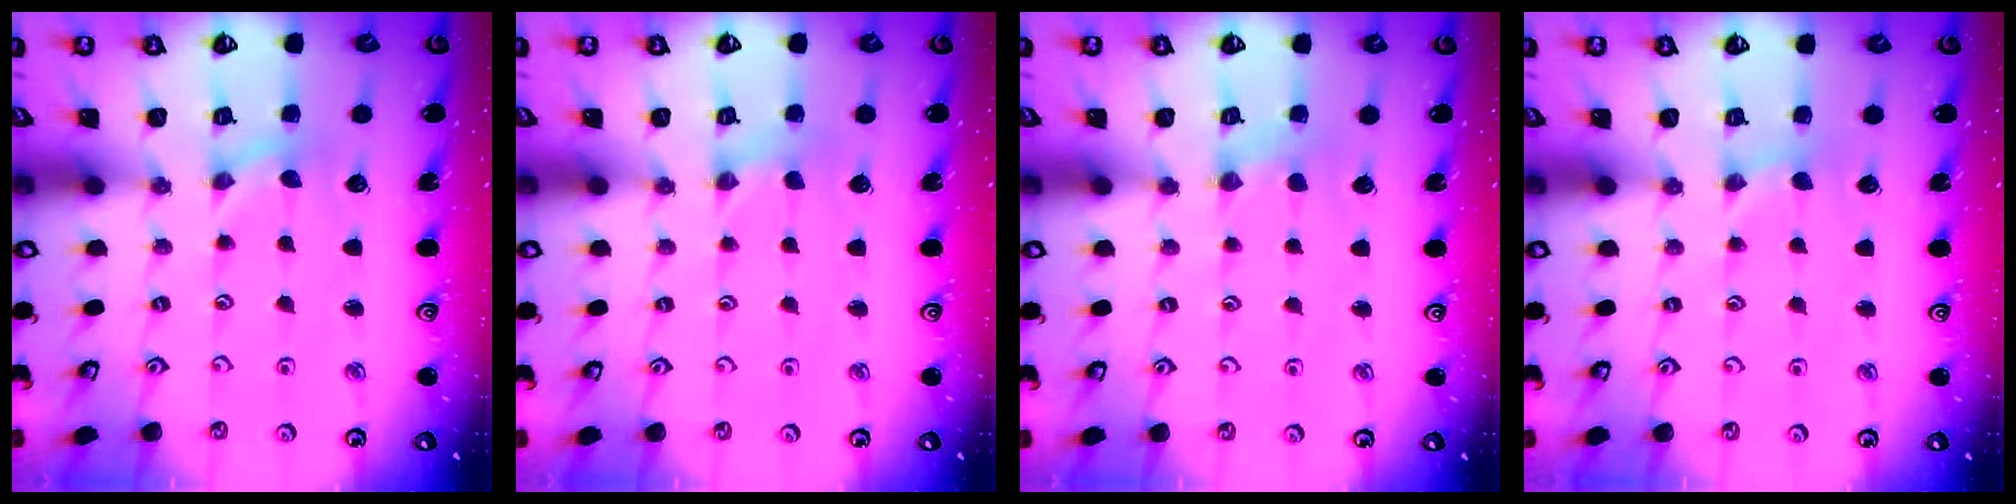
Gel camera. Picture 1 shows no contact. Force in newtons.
{"total": 0.7, "press": 0.7, "slide": 0.1}
{"total": 2.1, "press": 2.1, "slide": 0.4}
{"total": 1.0, "press": 1.0, "slide": 0.2}